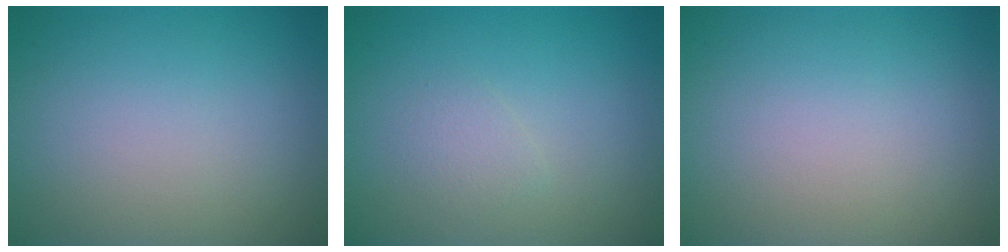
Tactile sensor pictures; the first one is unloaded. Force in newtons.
{"total": 1.1, "press": 1.1, "slide": 0.0}
{"total": 0.0}